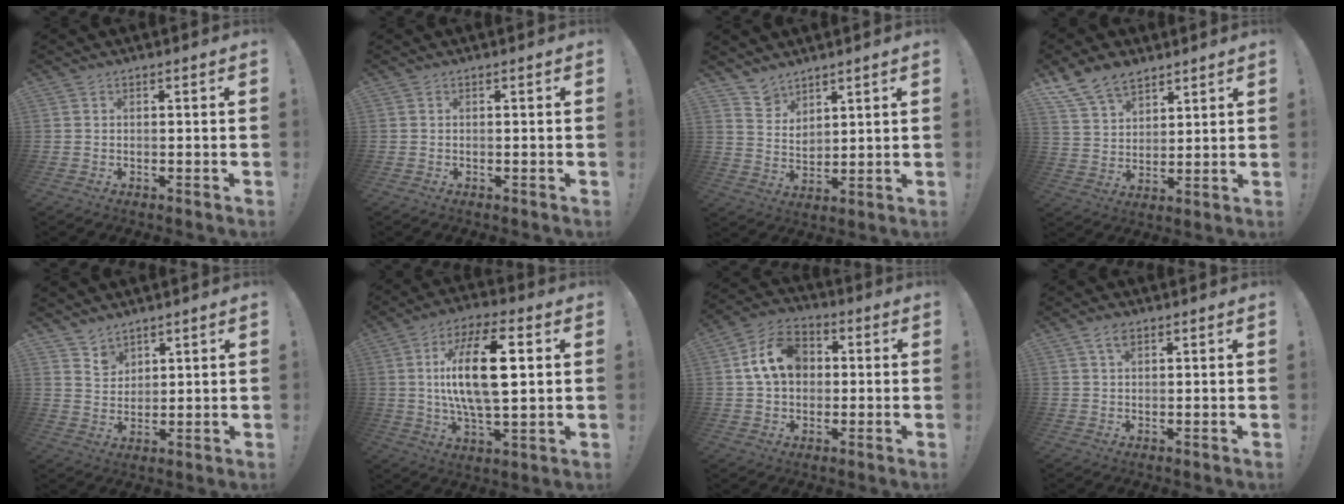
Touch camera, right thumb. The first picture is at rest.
{"total": 0.0}
{"total": 5.9, "force": [5.2, 2.6, 0.3], "torque": [-0.012, -0.043, 0.102]}
{"total": 11.6, "force": [8.6, 6.6, 4.0], "torque": [-0.077, -0.052, 0.170]}
{"total": 4.7, "force": [4.0, 2.5, 0.2], "torque": [-0.003, -0.034, 0.076]}
{"total": 19.0, "force": [2.9, 7.3, 17.3], "torque": [-0.308, -0.008, 0.031]}
{"total": 13.4, "force": [2.7, 10.3, 8.2], "torque": [-0.140, 0.013, 0.058]}
{"total": 3.5, "force": [2.1, 1.9, 2.2], "torque": [-0.032, -0.006, 0.035]}